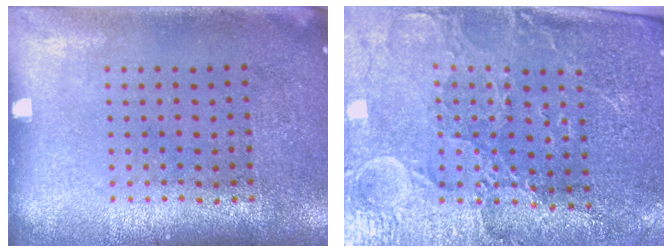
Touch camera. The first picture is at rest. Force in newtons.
{"total": 3.5, "press": 3.3, "slide": 1.1}